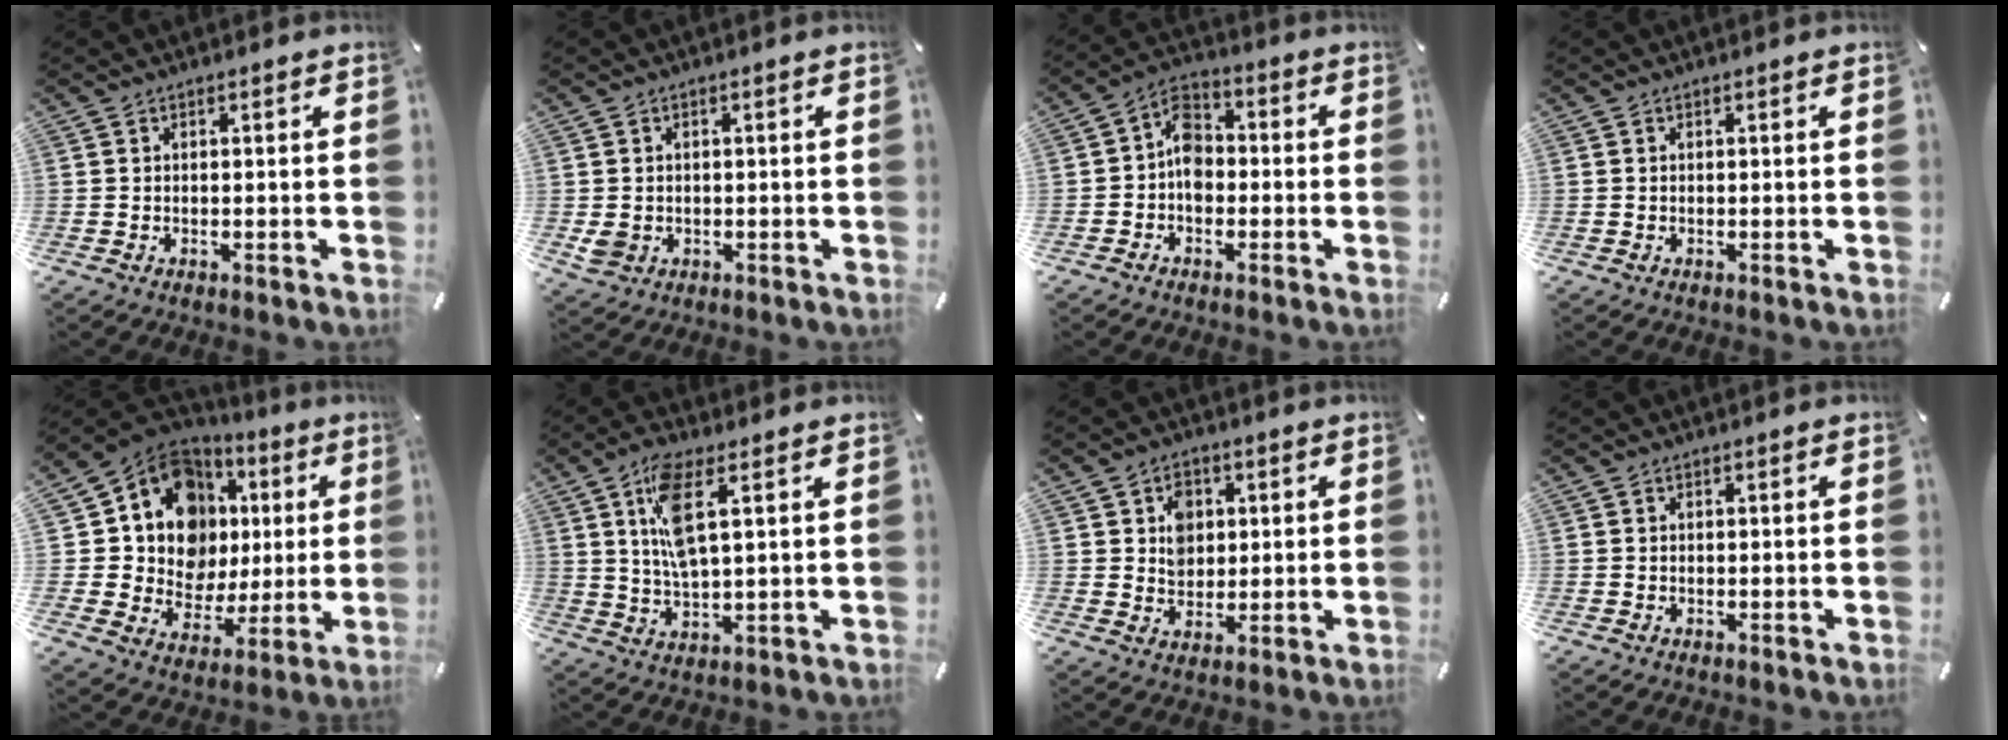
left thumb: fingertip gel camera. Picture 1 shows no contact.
{"total": 2.8, "force": [-0.2, 2.5, 1.2], "torque": [-0.028, 0.002, -0.004]}
{"total": 7.3, "force": [-1.4, 5.4, 4.7], "torque": [-0.081, 0.021, -0.024]}
{"total": 0.0}
{"total": 14.8, "force": [5.2, 12.2, 6.4], "torque": [-0.105, -0.052, 0.104]}
{"total": 10.5, "force": [3.0, 3.6, 9.4], "torque": [-0.197, -0.006, 0.046]}
{"total": 6.1, "force": [1.2, 5.4, 2.6], "torque": [-0.033, 0.000, 0.016]}
{"total": 0.0}